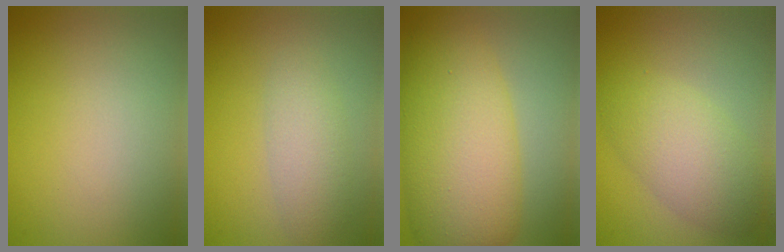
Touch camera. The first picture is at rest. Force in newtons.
{"total": 2.7, "press": 2.7, "slide": 0.0}
{"total": 9.9, "press": 9.9, "slide": 0.3}
{"total": 4.7, "press": 4.7, "slide": 0.1}